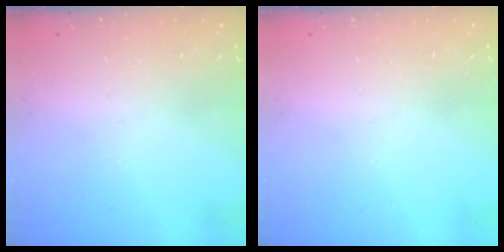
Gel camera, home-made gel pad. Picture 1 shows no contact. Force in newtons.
{"total": 0.0}